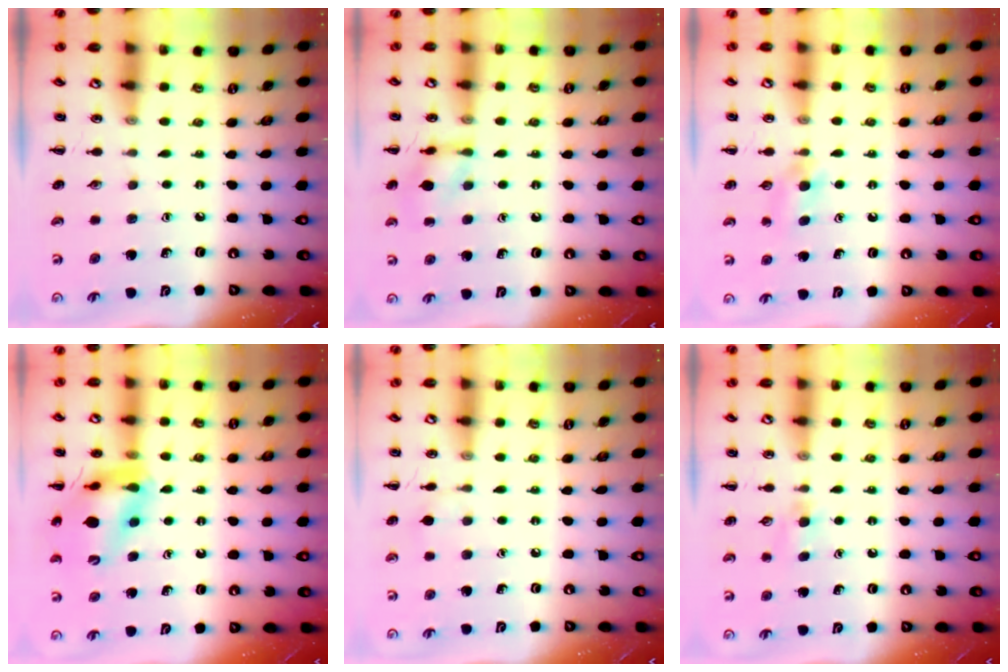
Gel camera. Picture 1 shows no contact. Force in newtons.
{"total": 10.0, "press": 10.0, "slide": 0.6}
{"total": 5.9, "press": 5.6, "slide": 1.9}
{"total": 15.3, "press": 15.1, "slide": 2.5}
{"total": 4.5, "press": 4.2, "slide": 1.5}
{"total": 3.5, "press": 3.3, "slide": 1.3}